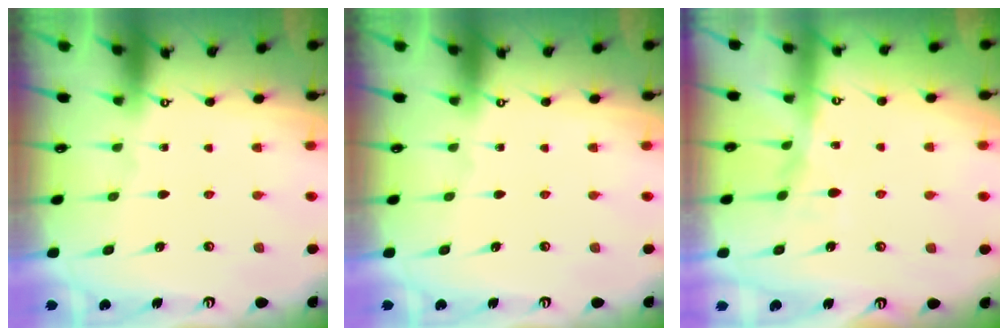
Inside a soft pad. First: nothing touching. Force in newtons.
{"total": 0.0}
{"total": 7.1, "press": 7.1, "slide": 0.8}